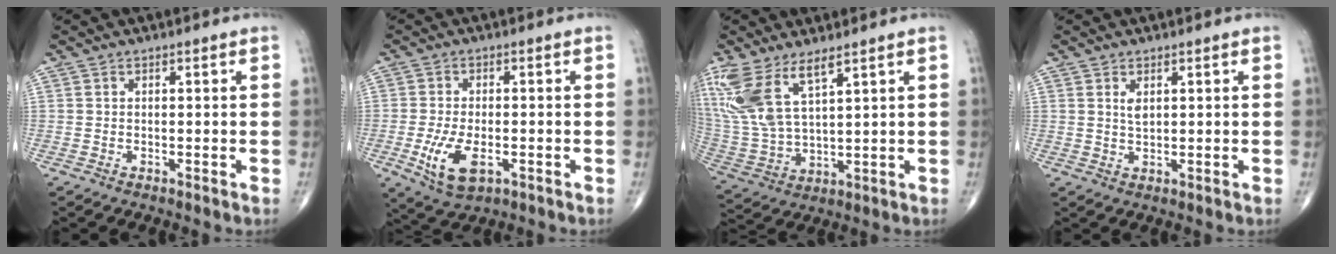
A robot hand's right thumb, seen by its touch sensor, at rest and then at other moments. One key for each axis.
{"total": 8.2, "fx": -2.5, "fy": 4.1, "fz": 6.7, "tx": -0.133, "ty": -0.004, "tz": -0.036}
{"total": 13.4, "fx": 7.7, "fy": 4.8, "fz": 9.9, "tx": -0.227, "ty": -0.028, "tz": 0.172}
{"total": 2.0, "fx": 0.9, "fy": 0.9, "fz": 1.6, "tx": -0.027, "ty": -0.007, "tz": 0.021}